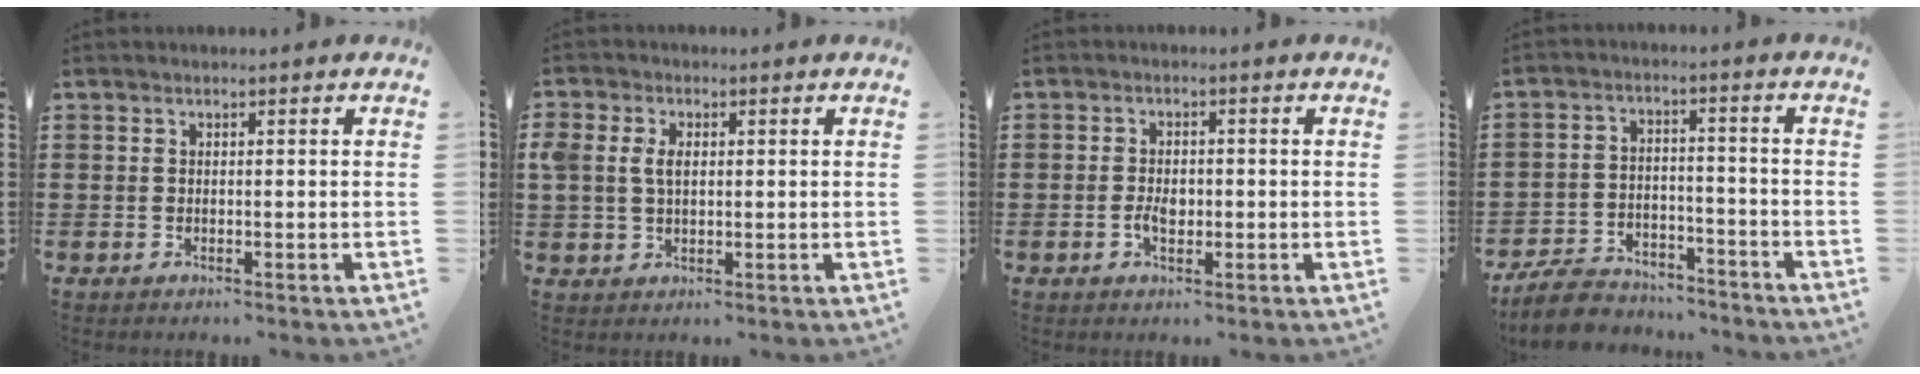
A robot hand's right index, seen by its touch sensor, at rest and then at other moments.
{"total": 3.6, "force": [0.7, 2.4, 2.5], "torque": [-0.072, 0.007, 0.005]}
{"total": 2.7, "force": [-0.6, 1.5, 2.2], "torque": [-0.040, 0.004, -0.010]}
{"total": 7.0, "force": [-6.6, 1.8, 1.7], "torque": [-0.038, 0.018, -0.129]}